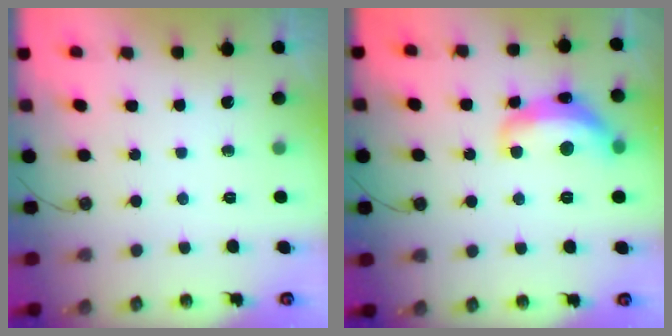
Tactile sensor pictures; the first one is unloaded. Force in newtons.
{"total": 8.9, "press": 8.9, "slide": 0.9}